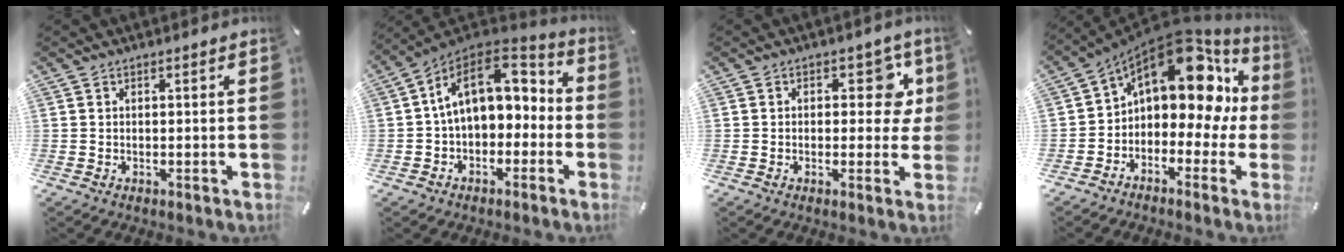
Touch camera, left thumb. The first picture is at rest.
{"total": 14.8, "force": [3.0, 10.2, 10.2], "torque": [-0.173, -0.005, 0.057]}
{"total": 8.4, "force": [2.1, 5.2, 6.2], "torque": [-0.061, -0.006, 0.028]}
{"total": 16.7, "force": [6.3, 9.7, 12.1], "torque": [-0.181, -0.044, 0.098]}